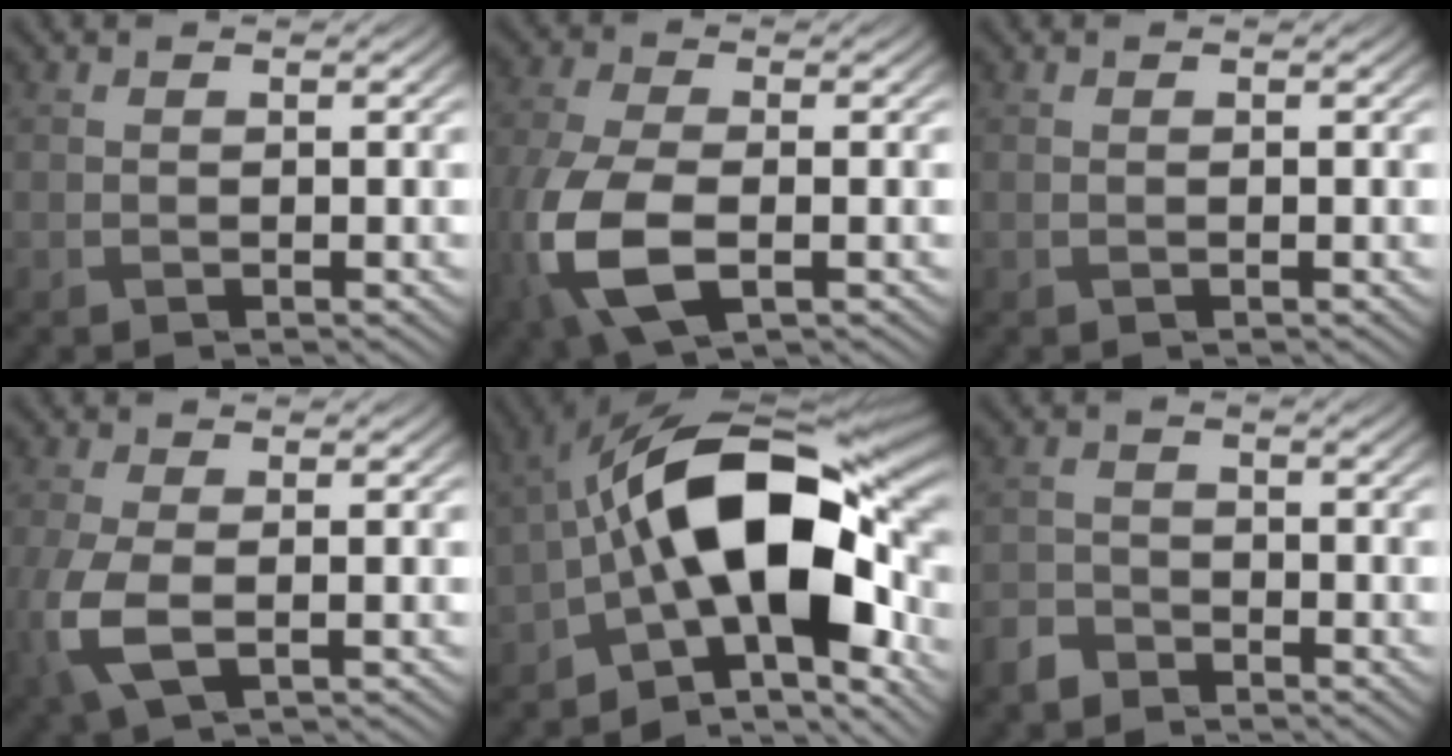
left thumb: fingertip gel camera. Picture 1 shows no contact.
{"total": 10.9, "force": [-2.9, 6.2, 8.5], "torque": [-0.246, -0.042, -0.045]}
{"total": 0.0}
{"total": 6.3, "force": [-1.4, 3.5, 5.1], "torque": [-0.146, -0.021, -0.020]}
{"total": 17.8, "force": [-3.2, 8.8, 15.1], "torque": [-0.222, 0.015, -0.070]}
{"total": 3.1, "force": [-2.6, 1.5, 0.8], "torque": [-0.019, -0.005, -0.066]}